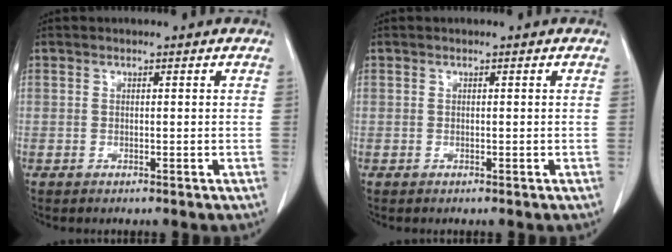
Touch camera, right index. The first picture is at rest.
{"total": 0.0}